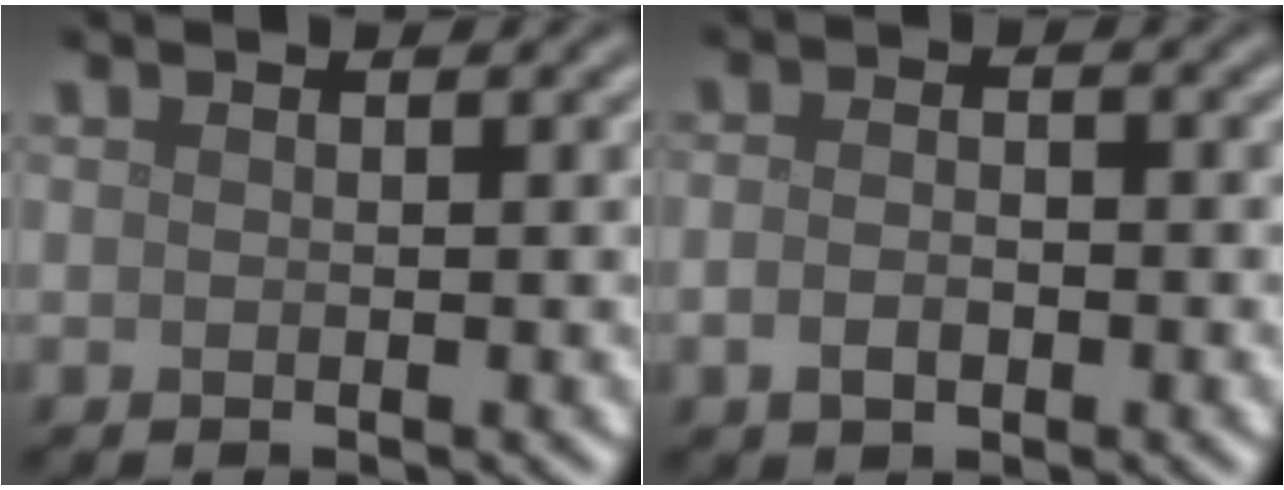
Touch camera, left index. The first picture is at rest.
{"total": 2.2, "force": [-0.7, 1.3, 1.6], "torque": [-0.032, -0.002, -0.014]}